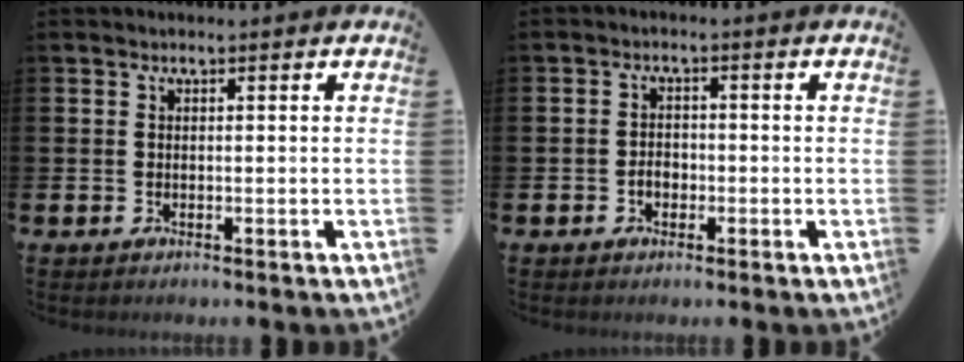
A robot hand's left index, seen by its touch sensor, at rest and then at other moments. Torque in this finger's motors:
{"motor_torque": [-0.04, -0.05, 0.04, 0.01]}